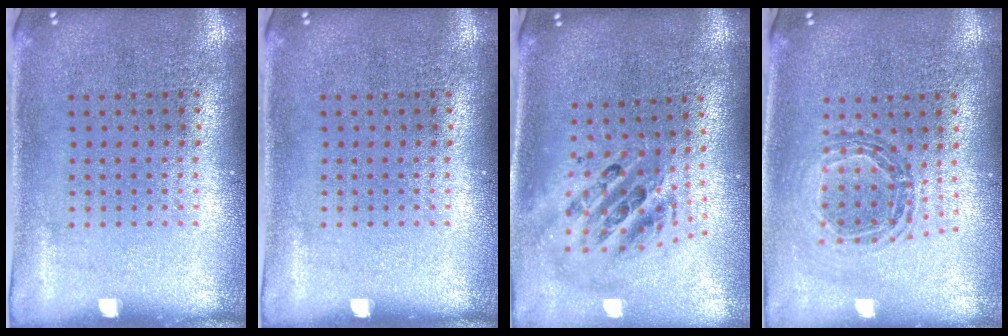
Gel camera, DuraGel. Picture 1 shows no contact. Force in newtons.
{"total": 0.0}
{"total": 2.4, "press": 1.7, "slide": 1.6}
{"total": 0.8, "press": 0.8, "slide": 0.1}